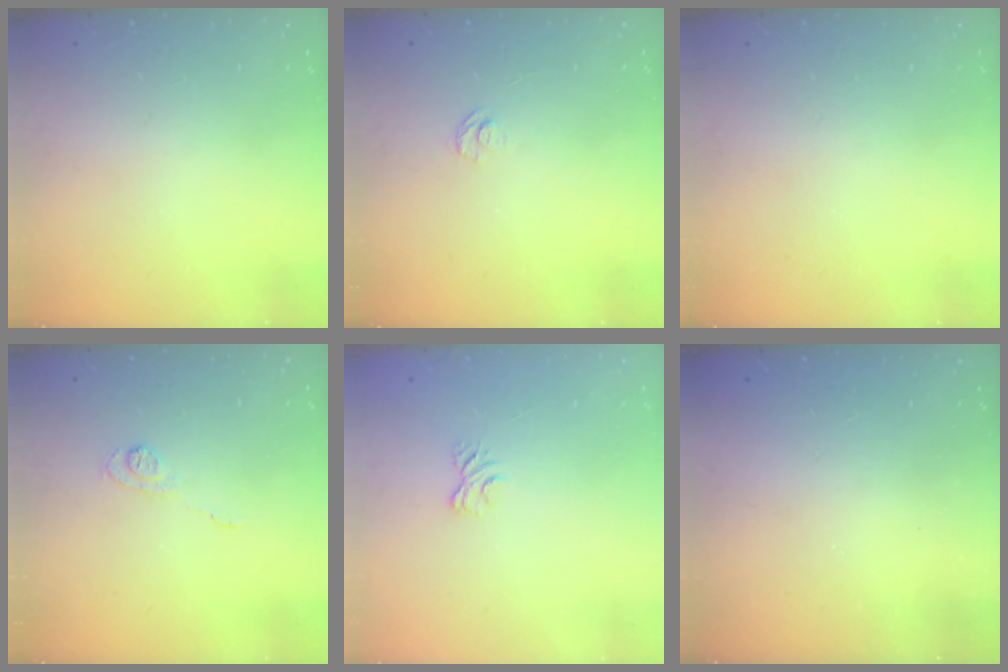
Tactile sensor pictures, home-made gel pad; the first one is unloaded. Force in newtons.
{"total": 4.5, "press": 4.5, "slide": 0.3}
{"total": 0.0}
{"total": 6.4, "press": 6.3, "slide": 0.6}
{"total": 2.8, "press": 2.5, "slide": 1.3}
{"total": 2.5, "press": 2.4, "slide": 0.8}